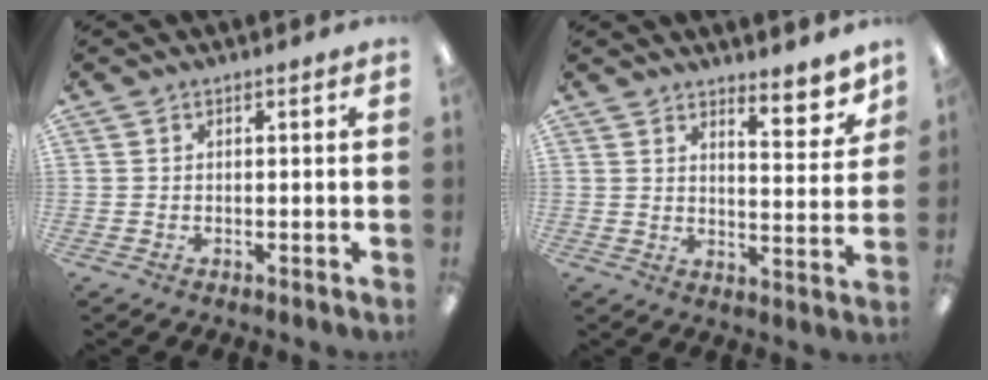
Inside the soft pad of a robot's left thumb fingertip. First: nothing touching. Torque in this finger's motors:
{"motor_torque": [0.28, -0.28, -0.23, -0.26, 0.03]}